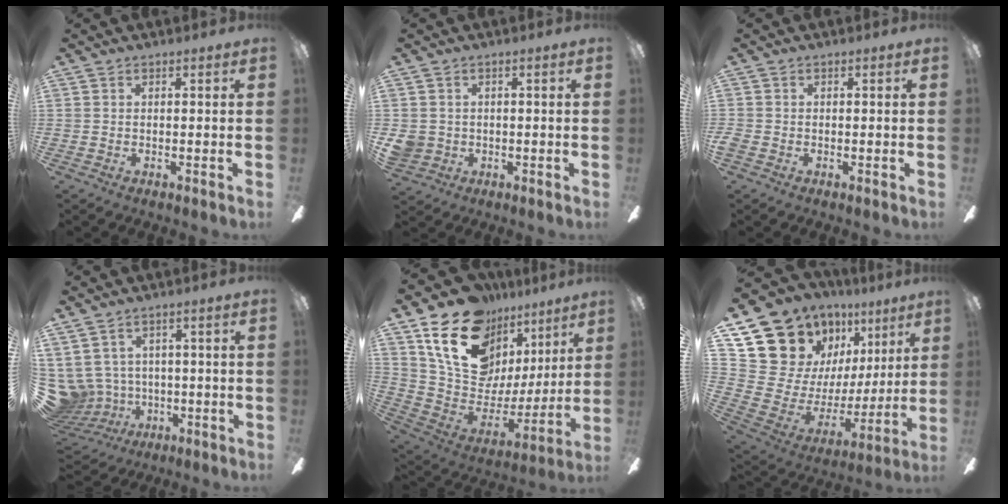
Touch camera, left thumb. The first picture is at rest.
{"total": 3.6, "force": [0.1, 3.5, 0.8], "torque": [-0.020, 0.003, 0.002]}
{"total": 1.2, "force": [-0.5, 1.0, 0.5], "torque": [-0.007, 0.005, -0.010]}
{"total": 7.5, "force": [1.1, 7.2, 1.5], "torque": [-0.102, -0.021, 0.025]}
{"total": 21.3, "force": [12.9, 13.1, 10.9], "torque": [-0.193, -0.077, 0.239]}
{"total": 16.8, "force": [11.6, 11.2, 4.8], "torque": [-0.093, -0.095, 0.243]}